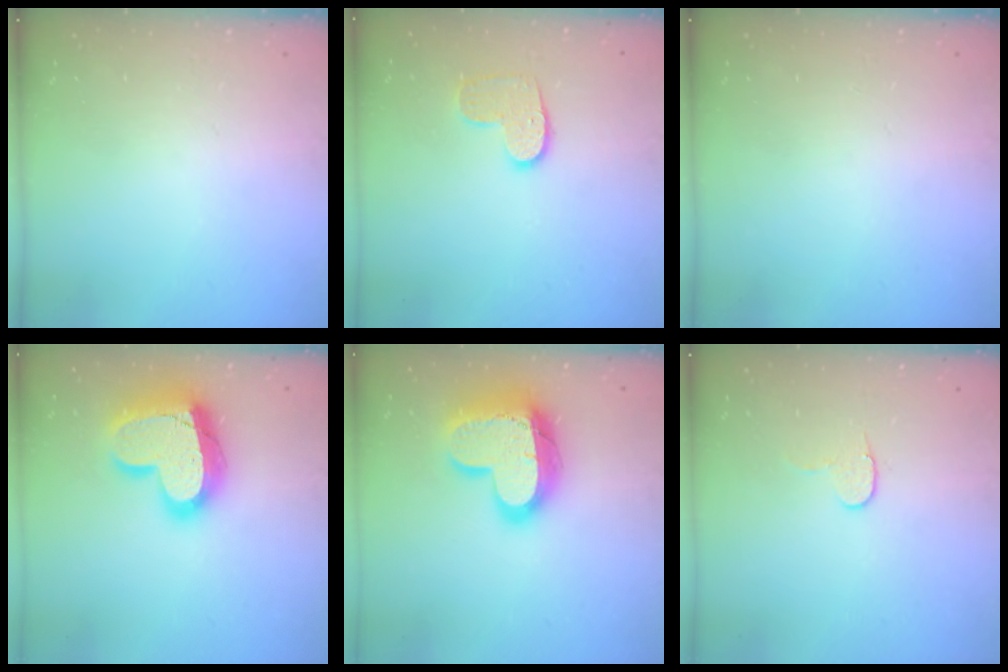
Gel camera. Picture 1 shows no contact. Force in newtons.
{"total": 8.3, "press": 8.3, "slide": 0.3}
{"total": 0.0}
{"total": 21.4, "press": 21.3, "slide": 1.7}
{"total": 19.1, "press": 19.0, "slide": 1.5}
{"total": 6.1, "press": 6.0, "slide": 0.5}